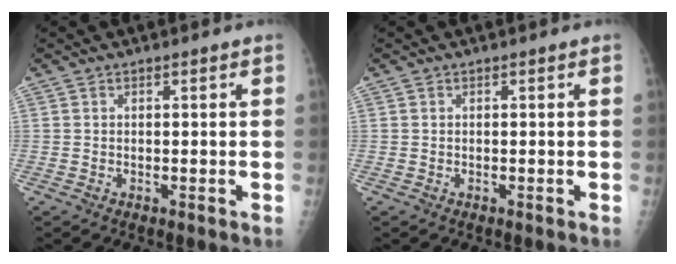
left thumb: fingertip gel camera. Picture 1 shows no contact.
{"total": 0.0}